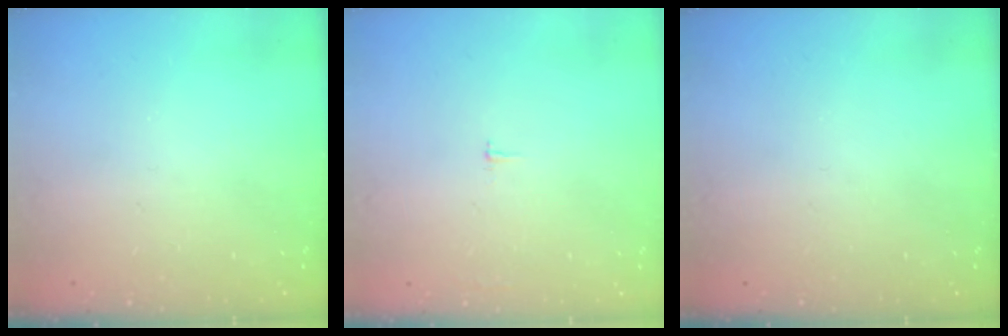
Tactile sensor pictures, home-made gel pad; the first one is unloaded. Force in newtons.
{"total": 1.8, "press": 1.8, "slide": 0.1}
{"total": 0.0}